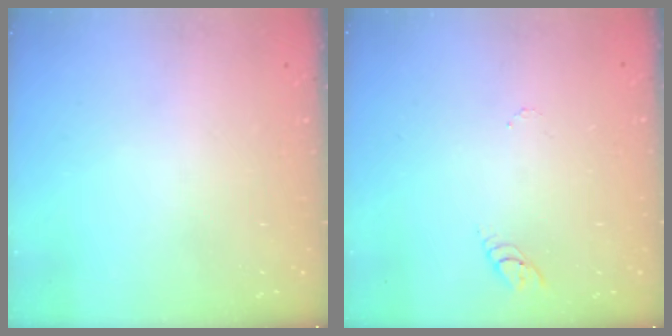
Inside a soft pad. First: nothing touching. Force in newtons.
{"total": 2.9, "press": 2.9, "slide": 0.2}